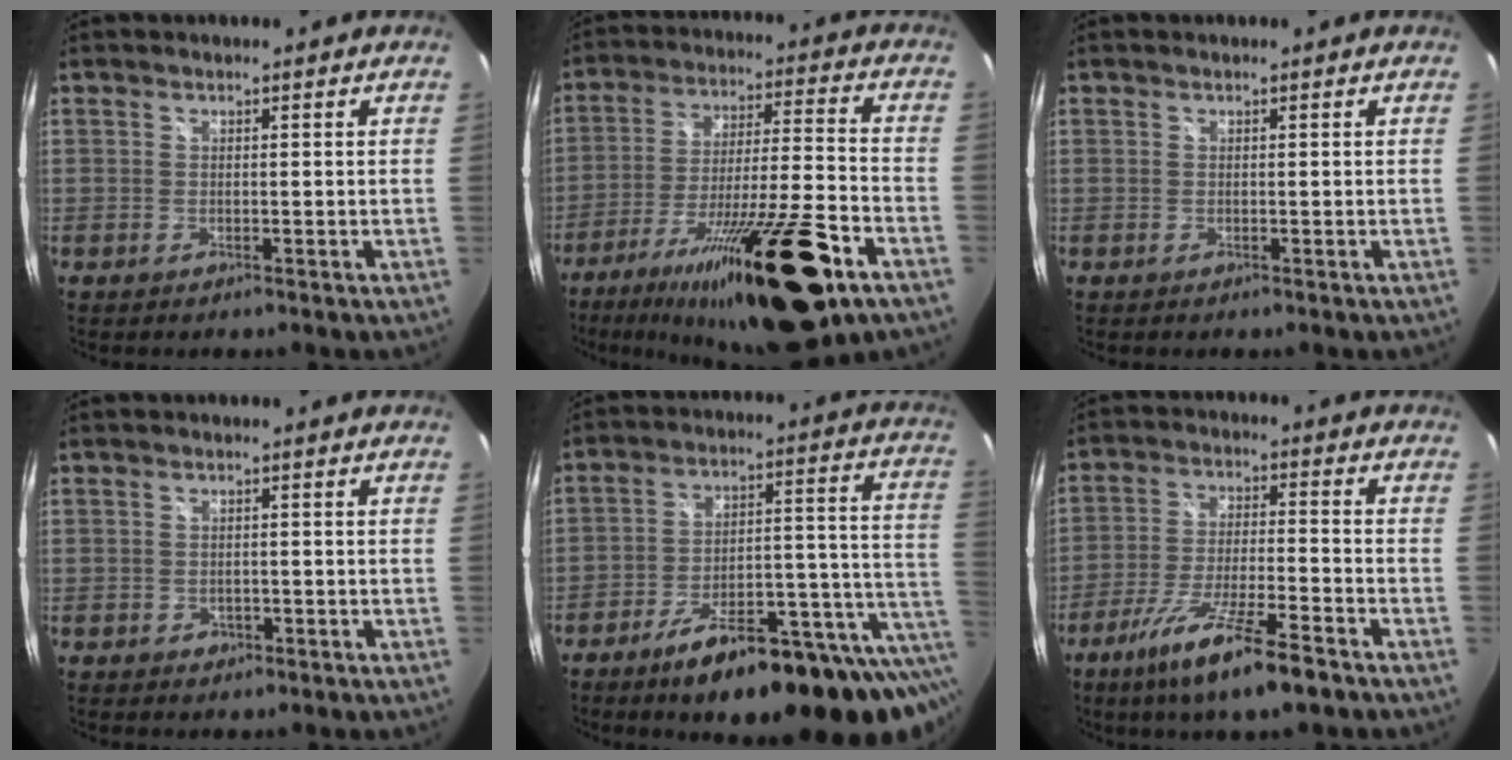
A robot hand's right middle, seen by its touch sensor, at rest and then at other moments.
{"total": 25.2, "force": [-15.4, 4.3, 19.4], "torque": [-0.335, -0.036, -0.246]}
{"total": 0.0}
{"total": 1.7, "force": [-0.7, 1.4, 0.6], "torque": [-0.010, -0.003, -0.009]}
{"total": 23.4, "force": [-13.2, 7.1, 18.0], "torque": [-0.224, -0.005, -0.180]}
{"total": 13.6, "force": [-9.1, 1.6, 9.9], "torque": [-0.200, -0.035, -0.161]}